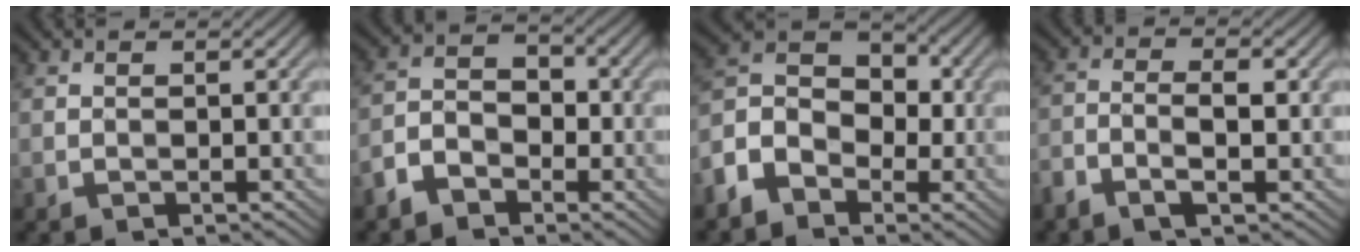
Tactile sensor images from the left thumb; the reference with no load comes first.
{"total": 4.7, "force": [-3.1, 2.8, 2.1], "torque": [-0.041, 0.005, -0.071]}
{"total": 7.7, "force": [-3.7, 5.3, 4.1], "torque": [-0.091, 0.006, -0.097]}
{"total": 3.8, "force": [-1.8, 1.2, 3.2], "torque": [-0.067, 0.000, -0.040]}